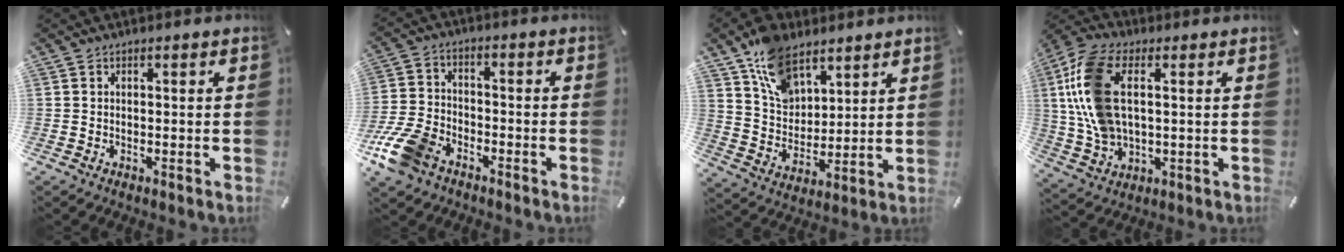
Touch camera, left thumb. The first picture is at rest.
{"total": 11.4, "force": [-7.2, 6.8, 5.6], "torque": [-0.128, 0.033, -0.136]}
{"total": 12.3, "force": [8.1, 7.8, 5.1], "torque": [-0.106, -0.035, 0.158]}
{"total": 14.8, "force": [2.6, 9.1, 11.3], "torque": [-0.266, 0.004, 0.049]}